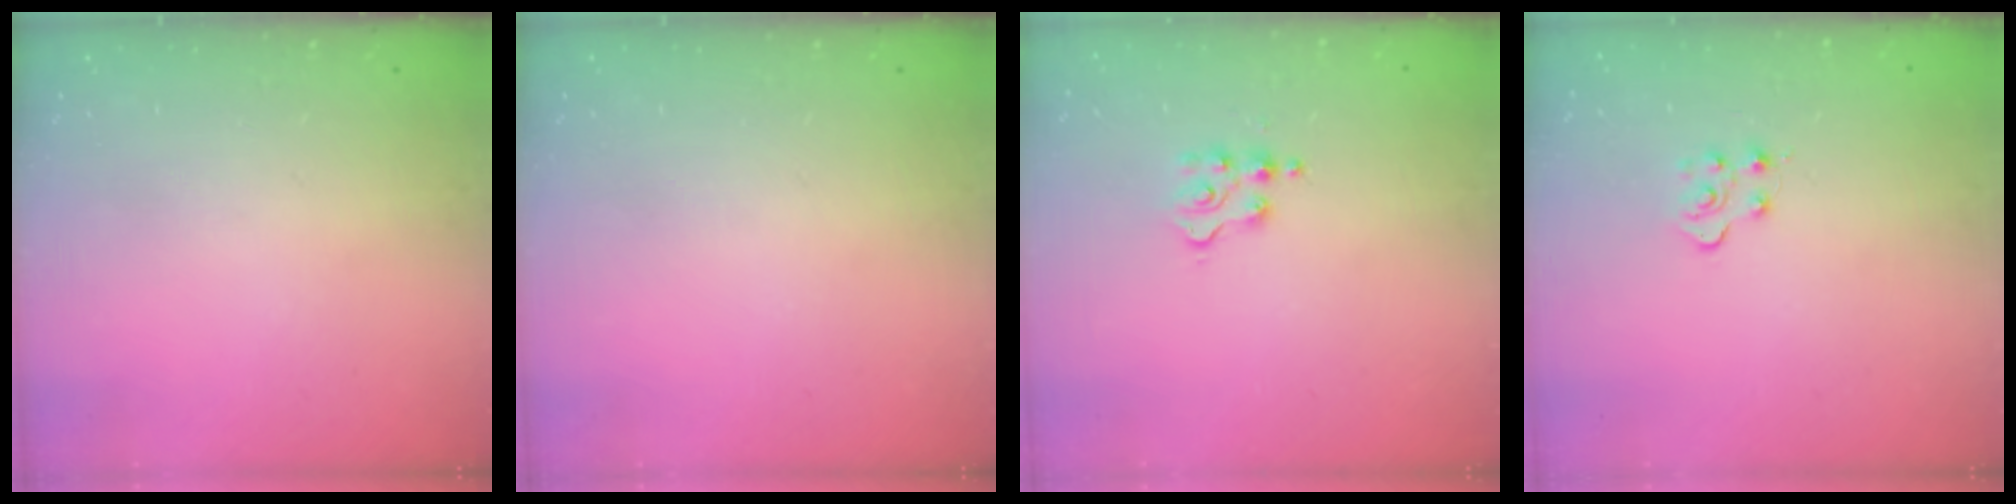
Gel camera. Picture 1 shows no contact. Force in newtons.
{"total": 0.0}
{"total": 4.0, "press": 4.0, "slide": 0.4}
{"total": 5.0, "press": 4.9, "slide": 0.5}